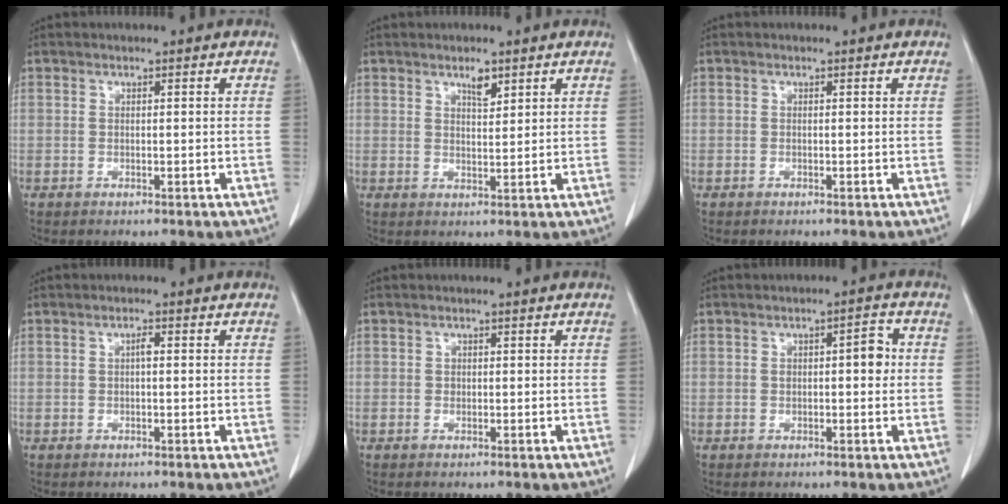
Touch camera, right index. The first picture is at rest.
{"total": 2.5, "force": [1.7, 0.8, 1.6], "torque": [-0.030, -0.004, 0.031]}
{"total": 0.0}
{"total": 1.0, "force": [0.0, 0.3, 1.0], "torque": [-0.018, 0.003, 0.000]}
{"total": 0.5, "force": [0.0, 0.5, 0.1], "torque": [0.003, 0.002, 0.000]}
{"total": 3.8, "force": [0.3, 1.5, 3.5], "torque": [-0.052, 0.017, 0.006]}